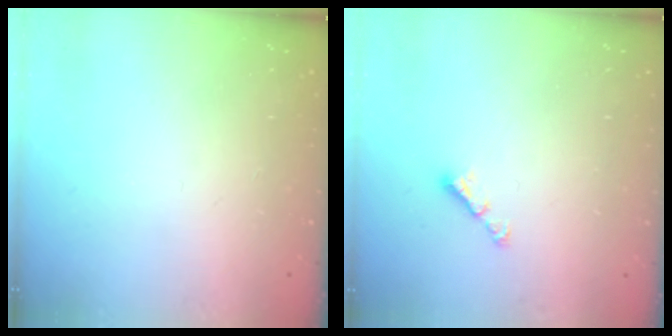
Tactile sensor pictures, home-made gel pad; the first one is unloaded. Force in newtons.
{"total": 2.9, "press": 2.9, "slide": 0.3}